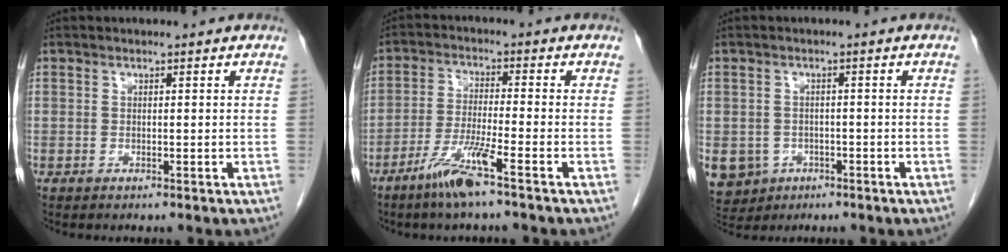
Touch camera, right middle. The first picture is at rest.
{"total": 6.9, "force": [-4.5, -0.5, 5.2], "torque": [-0.109, -0.014, -0.091]}
{"total": 8.6, "force": [-3.8, 7.4, 2.3], "torque": [-0.068, 0.004, -0.050]}